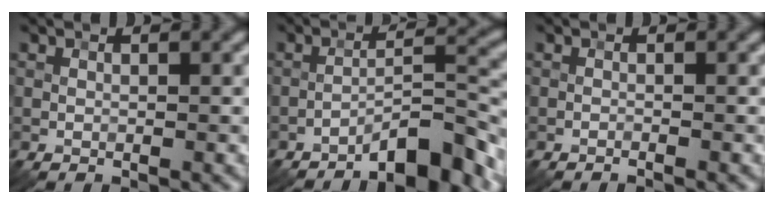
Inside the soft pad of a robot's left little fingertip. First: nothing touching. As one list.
[{"total": 6.3, "force": [-4.9, 0.8, 3.9], "torque": [-0.055, 0.018, -0.081]}, {"total": 0.6, "force": [-0.5, 0.0, 0.3], "torque": [-0.003, 0.002, -0.012]}]